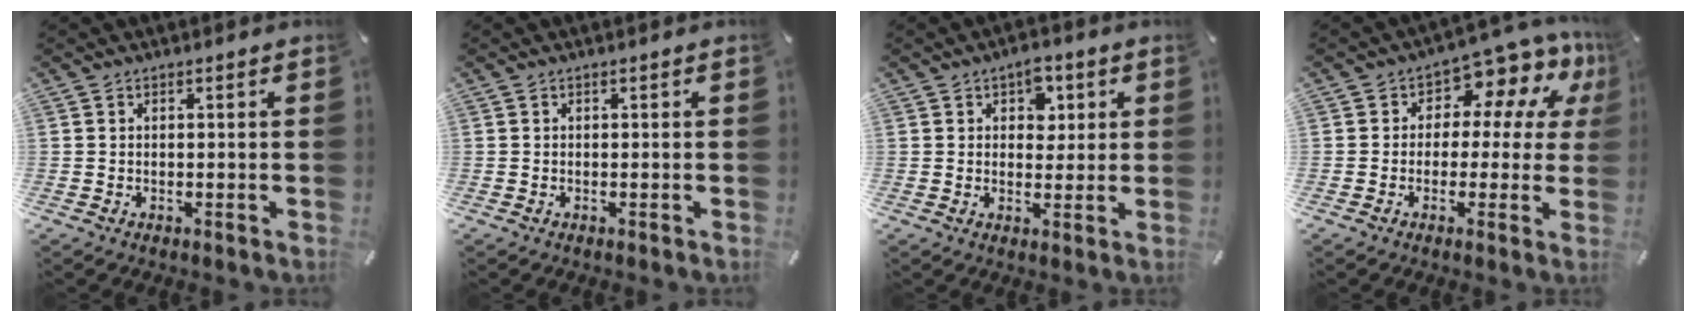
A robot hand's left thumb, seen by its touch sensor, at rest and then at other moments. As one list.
[{"total": 0.0}, {"total": 5.0, "force": [2.0, 3.7, 2.8], "torque": [-0.014, -0.009, 0.026]}, {"total": 8.5, "force": [4.7, 5.1, 4.9], "torque": [-0.067, -0.045, 0.082]}]